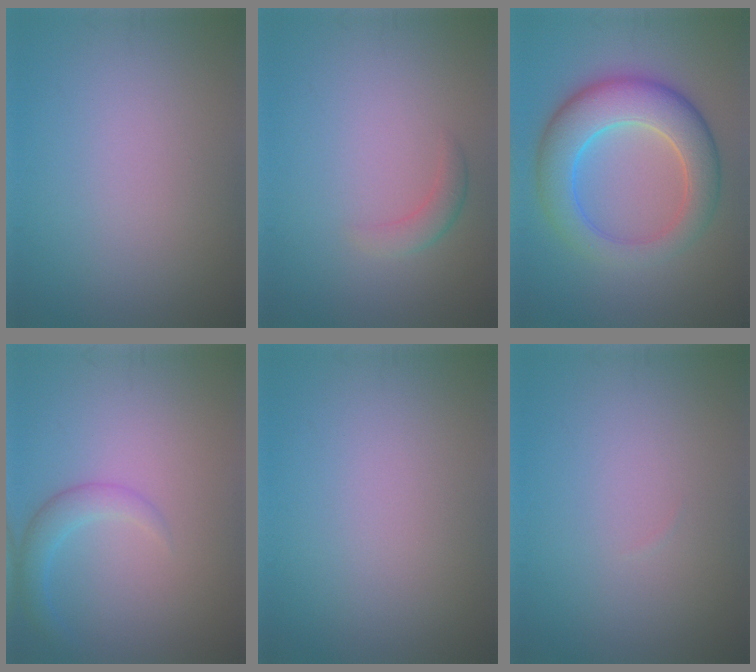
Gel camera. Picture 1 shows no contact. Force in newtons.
{"total": 1.6, "press": 1.6, "slide": 0.0}
{"total": 8.1, "press": 8.1, "slide": 0.3}
{"total": 2.2, "press": 2.2, "slide": 0.1}
{"total": 0.0}
{"total": 0.0}